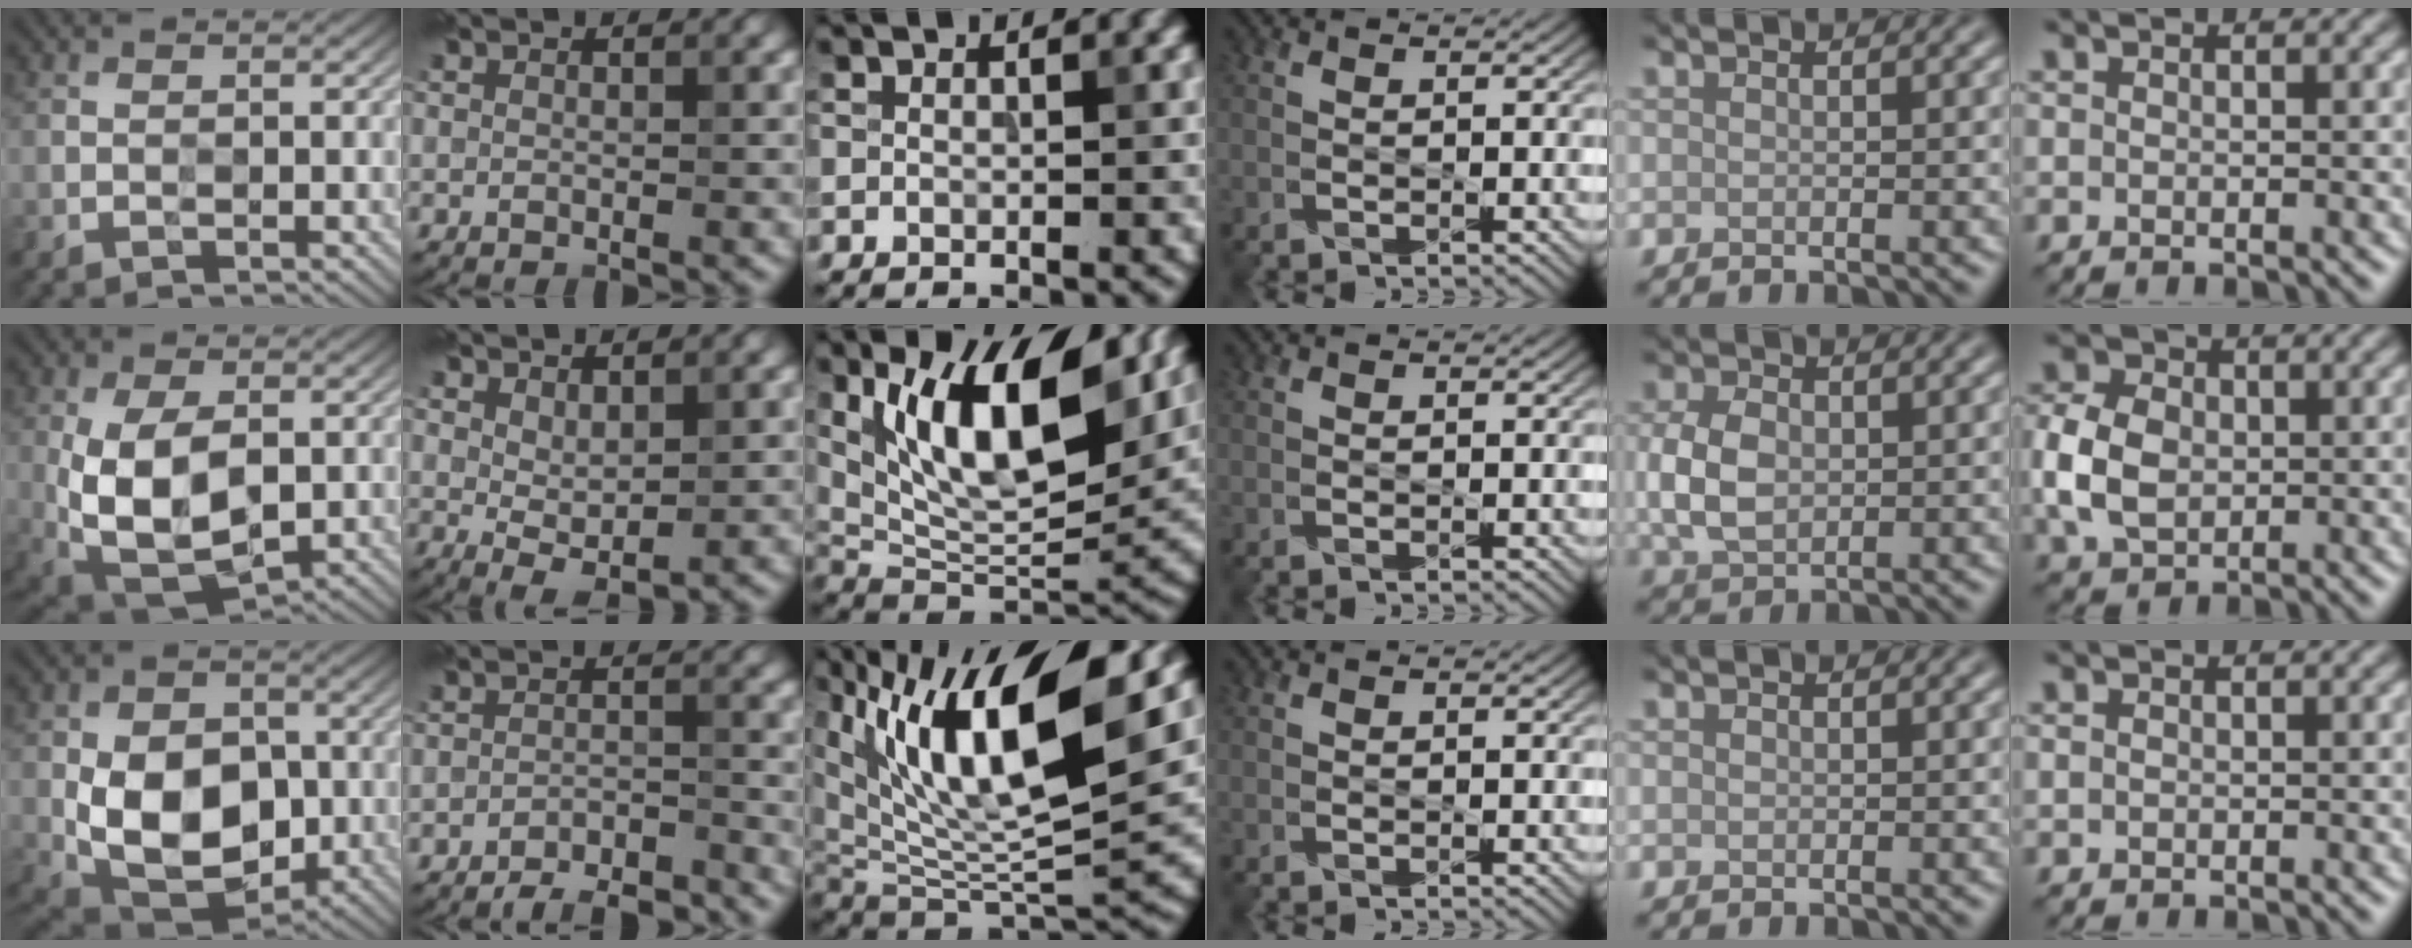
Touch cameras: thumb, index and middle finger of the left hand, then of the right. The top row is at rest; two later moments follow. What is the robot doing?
{"motion": "wipe", "object": "mirror"}